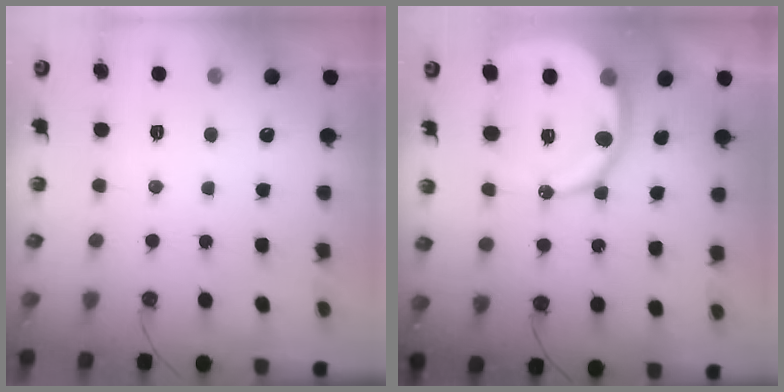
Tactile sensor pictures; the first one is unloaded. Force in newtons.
{"total": 16.8, "press": 16.6, "slide": 2.4}